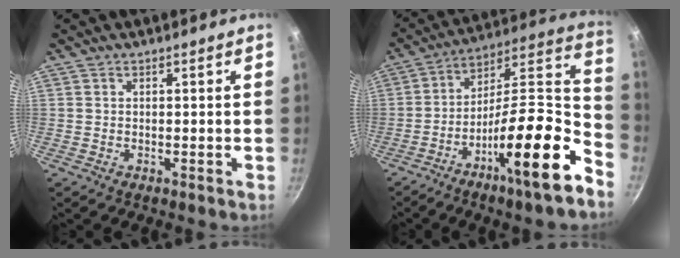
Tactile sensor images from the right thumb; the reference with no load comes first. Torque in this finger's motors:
{"motor_torque": [0.51, 0.30, 1.61, -1.16, 0.21]}